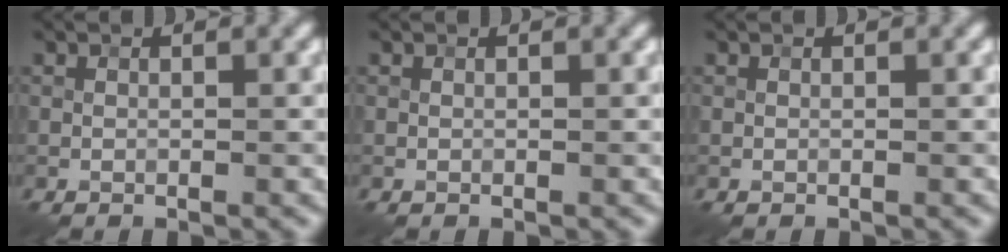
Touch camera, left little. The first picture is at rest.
{"total": 0.0}
{"total": 0.0}